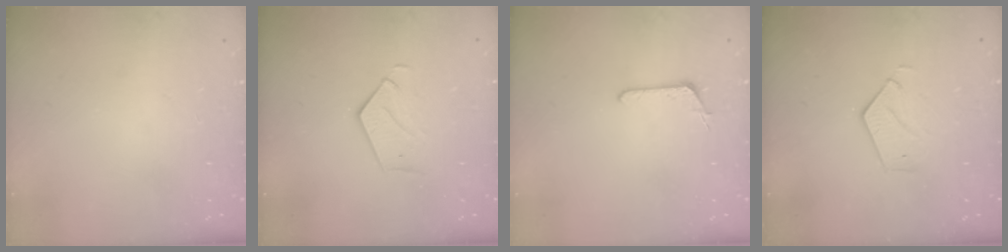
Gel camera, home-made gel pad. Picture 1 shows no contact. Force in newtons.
{"total": 2.8, "press": 2.8, "slide": 0.2}
{"total": 6.3, "press": 6.3, "slide": 0.6}
{"total": 3.8, "press": 3.8, "slide": 0.3}